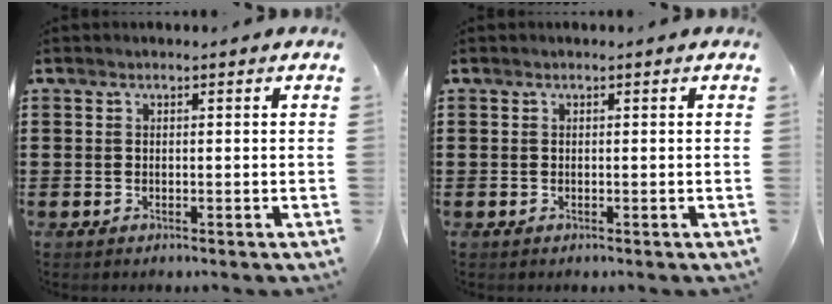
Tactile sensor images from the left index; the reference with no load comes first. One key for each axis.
{"total": 0.0}